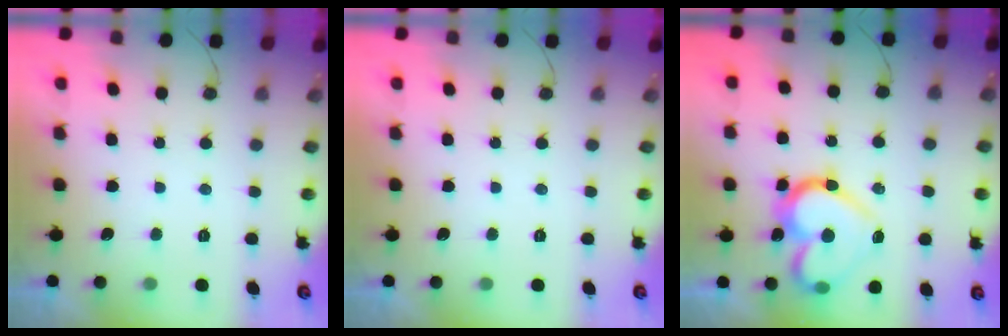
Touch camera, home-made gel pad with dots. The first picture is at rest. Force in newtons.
{"total": 0.0}
{"total": 17.6, "press": 17.5, "slide": 1.2}